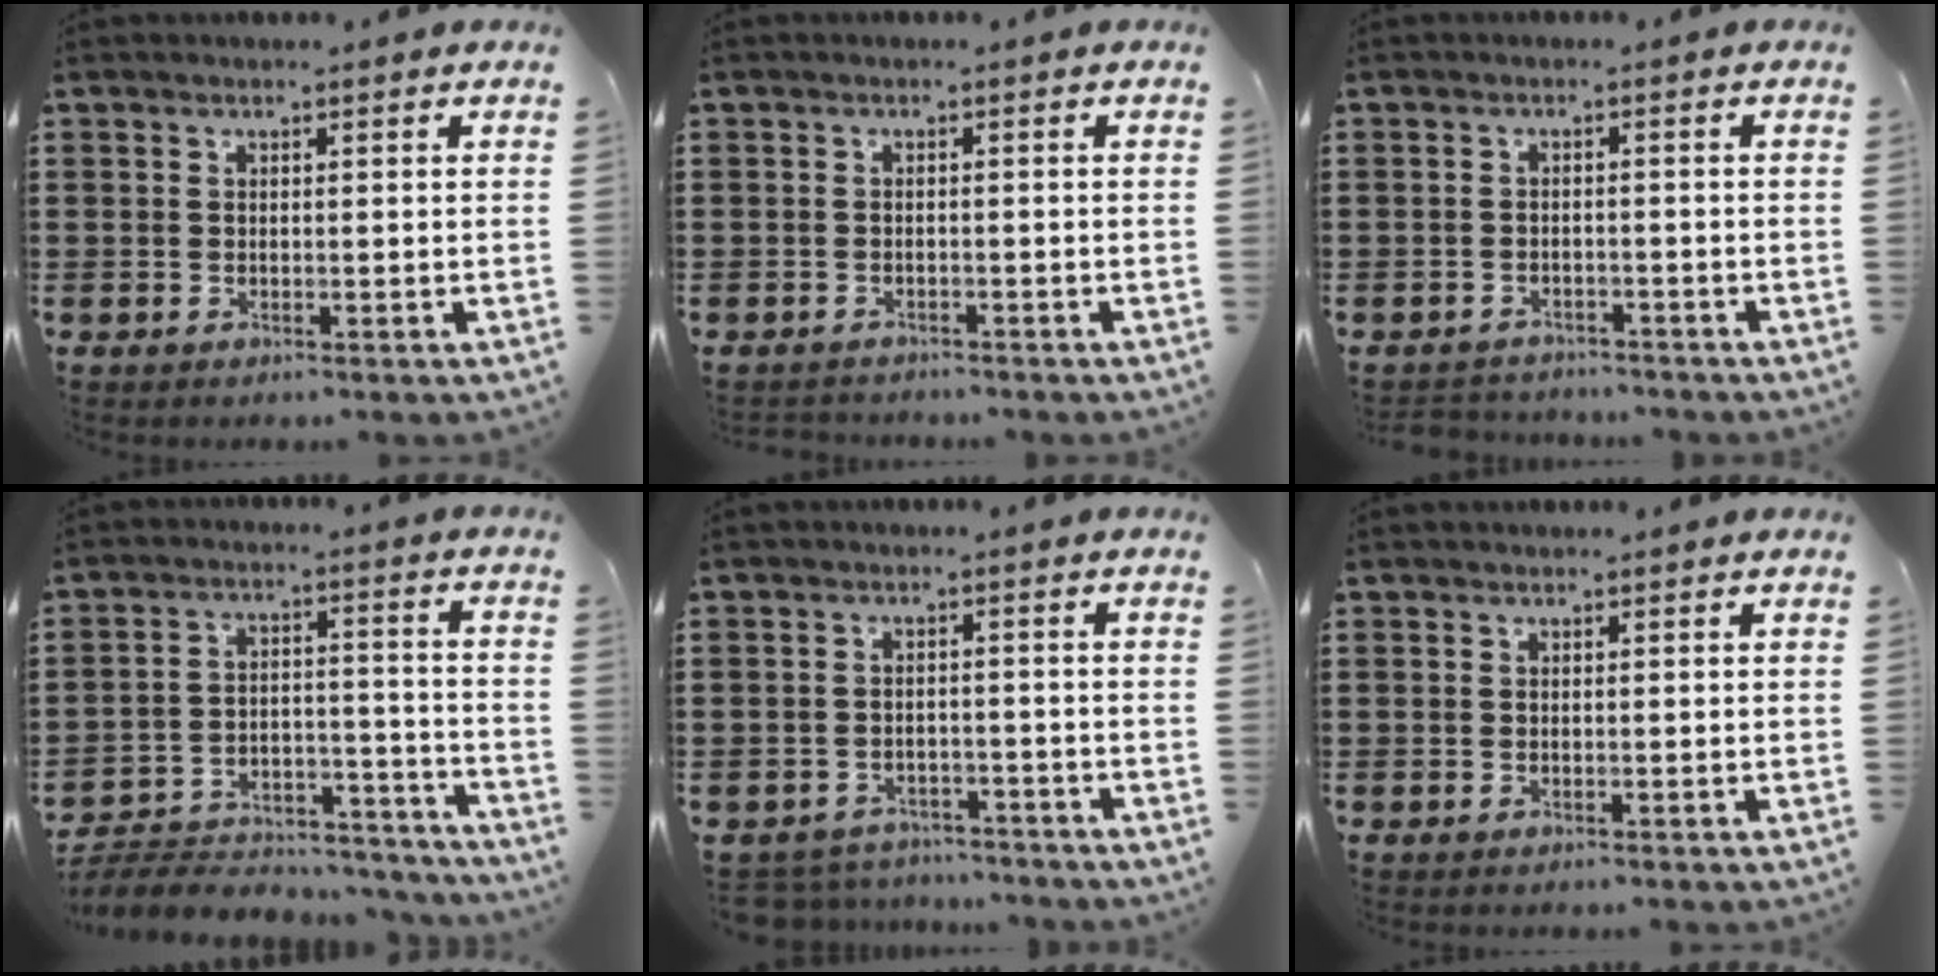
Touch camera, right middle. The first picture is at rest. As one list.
[{"total": 1.1, "force": [-1.1, 0.2, 0.0], "torque": [-0.004, 0.001, -0.024]}, {"total": 2.1, "force": [-2.0, 0.4, -0.2], "torque": [-0.005, -0.001, -0.046]}, {"total": 5.5, "force": [-5.3, 1.2, 0.9], "torque": [-0.021, 0.007, -0.109]}, {"total": 3.2, "force": [-3.1, 0.6, -0.2], "torque": [-0.005, 0.001, -0.068]}, {"total": 0.0}]